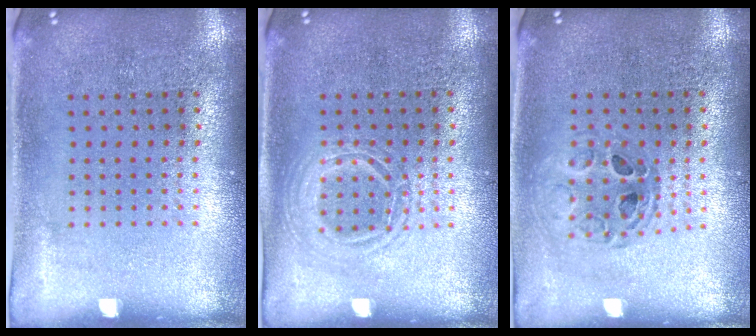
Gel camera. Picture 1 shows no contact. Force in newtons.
{"total": 1.2, "press": 1.1, "slide": 0.3}
{"total": 0.8, "press": 0.8, "slide": 0.1}